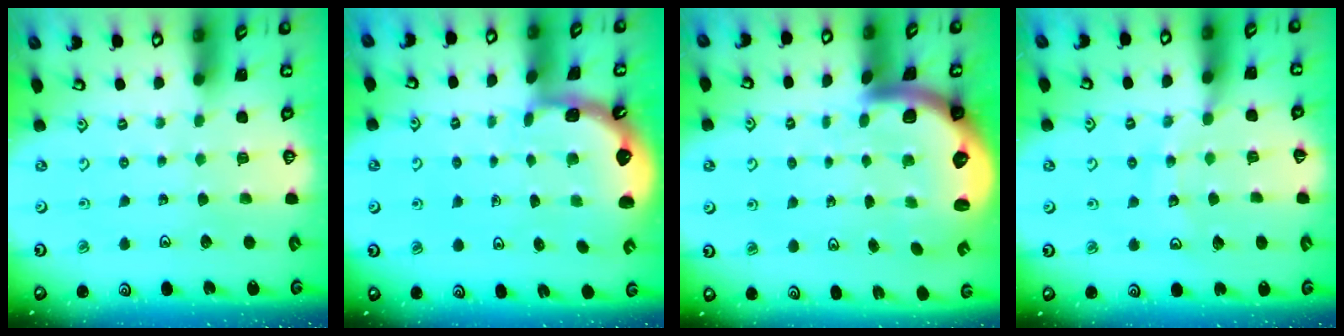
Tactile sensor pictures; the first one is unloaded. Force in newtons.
{"total": 1.2, "press": 1.2, "slide": 0.1}
{"total": 4.6, "press": 4.5, "slide": 1.1}
{"total": 9.3, "press": 9.3, "slide": 0.8}